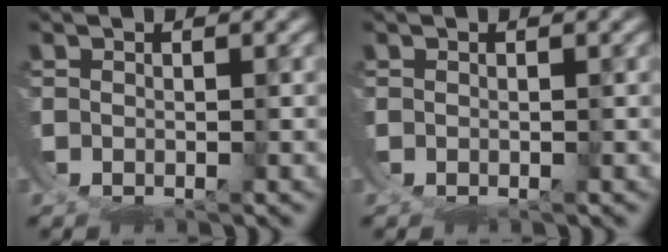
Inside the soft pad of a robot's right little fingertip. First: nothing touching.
{"total": 0.0}